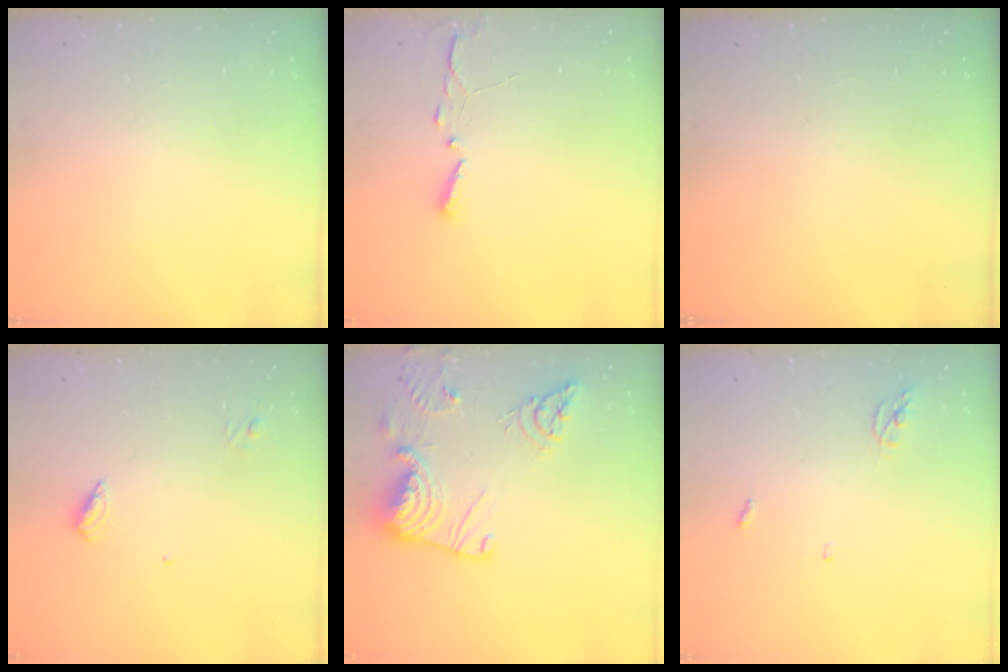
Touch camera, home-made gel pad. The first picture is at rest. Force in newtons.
{"total": 2.9, "press": 2.9, "slide": 0.4}
{"total": 0.0}
{"total": 6.0, "press": 6.0, "slide": 0.6}
{"total": 18.1, "press": 18.0, "slide": 1.7}
{"total": 3.8, "press": 3.8, "slide": 0.3}